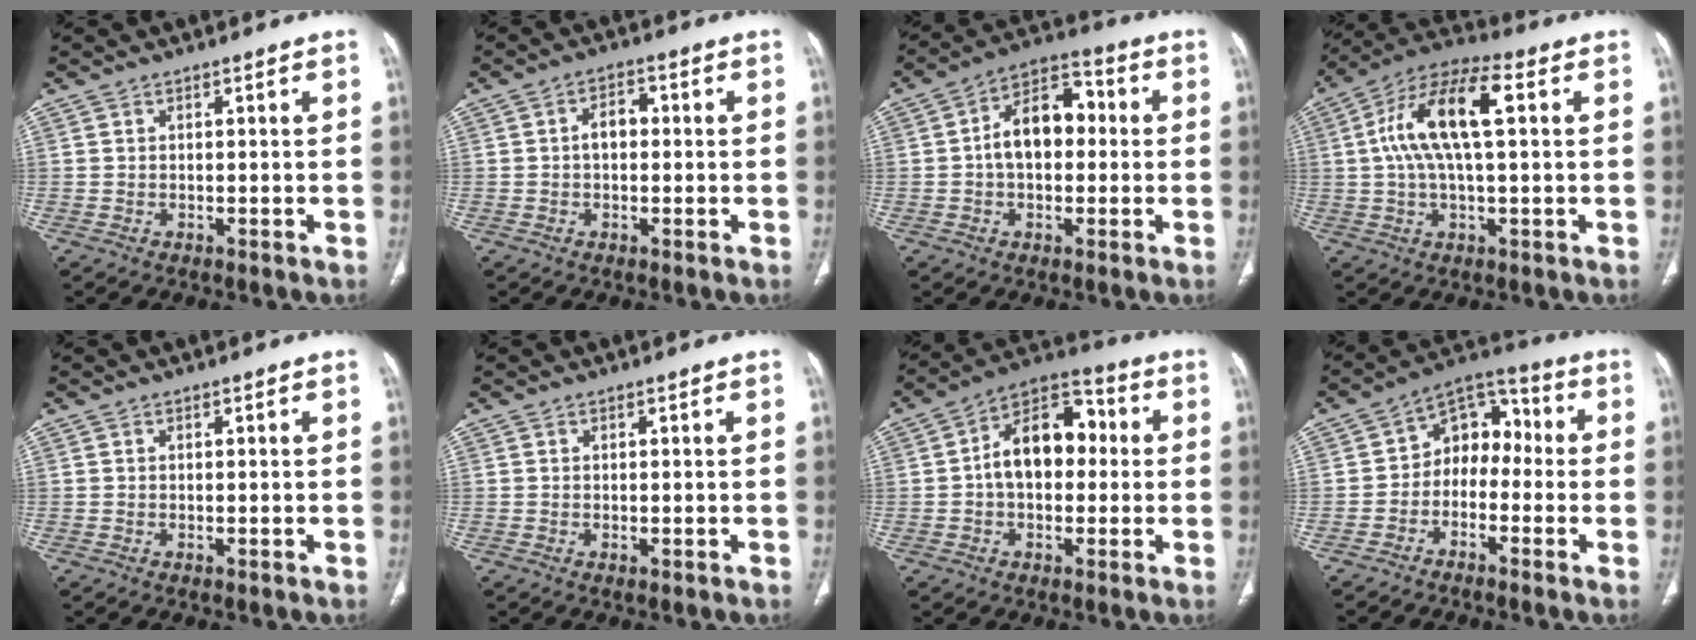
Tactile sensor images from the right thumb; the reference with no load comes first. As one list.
[{"total": 4.5, "force": [0.0, 3.0, 3.4], "torque": [-0.048, 0.017, -0.007]}, {"total": 11.6, "force": [0.4, 7.6, 8.8], "torque": [-0.120, 0.034, -0.003]}, {"total": 14.6, "force": [2.7, 5.7, 13.1], "torque": [-0.256, 0.033, 0.042]}, {"total": 0.0}, {"total": 0.5, "force": [-0.1, 0.2, 0.5], "torque": [-0.012, -0.004, 0.000]}, {"total": 13.7, "force": [0.8, 9.0, 10.3], "torque": [-0.133, 0.038, 0.001]}, {"total": 9.4, "force": [-1.7, 7.0, 6.0], "torque": [-0.053, 0.045, -0.048]}]